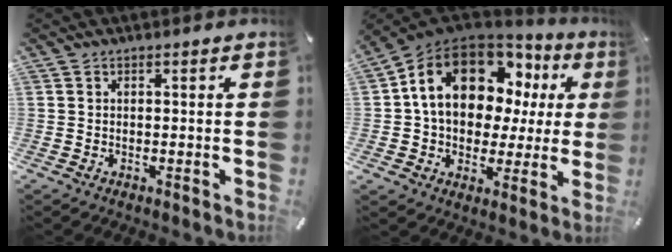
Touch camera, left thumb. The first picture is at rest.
{"total": 16.9, "force": [6.5, 12.0, 9.9], "torque": [-0.182, -0.035, 0.119]}